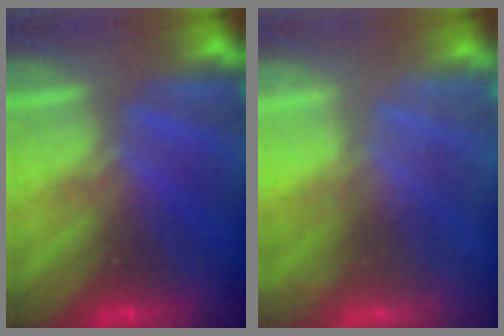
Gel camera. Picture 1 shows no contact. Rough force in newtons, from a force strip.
{"total": 2.3}